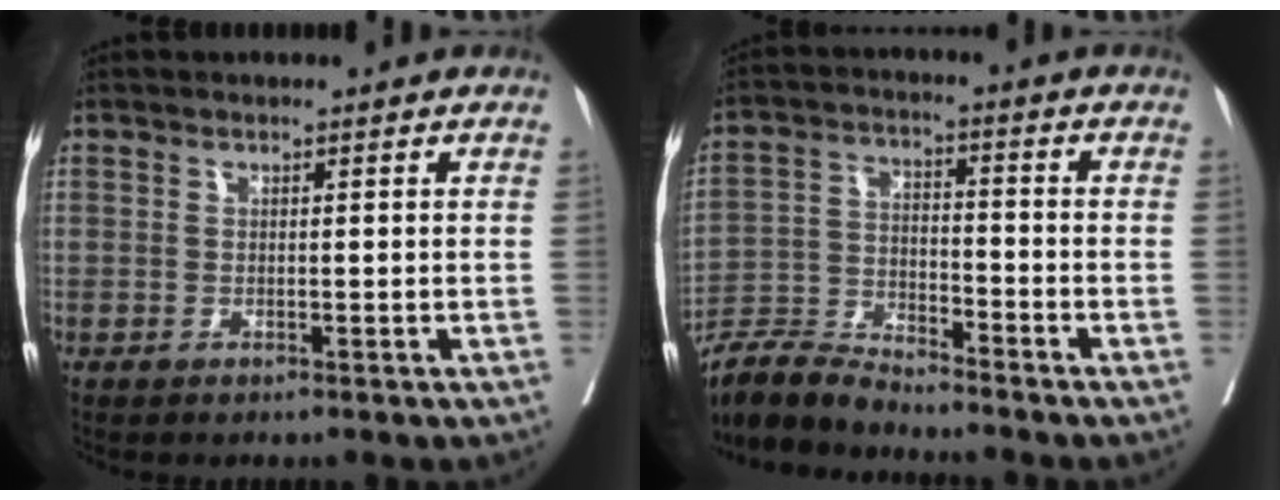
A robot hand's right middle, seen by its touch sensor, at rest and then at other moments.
{"total": 7.3, "force": [-7.3, 0.3, 0.8], "torque": [-0.018, -0.003, -0.141]}